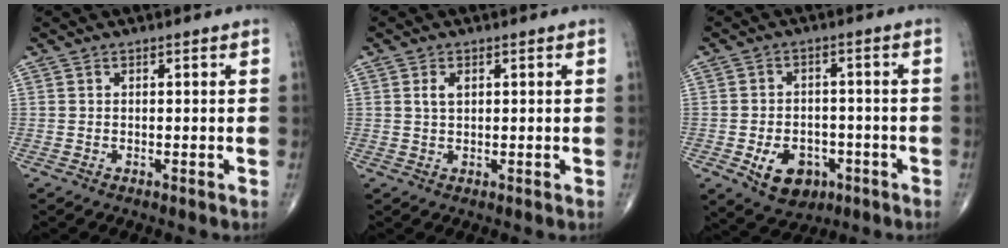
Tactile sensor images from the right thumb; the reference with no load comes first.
{"total": 2.1, "force": [0.7, 1.2, 1.6], "torque": [-0.031, 0.001, 0.014]}
{"total": 8.7, "force": [-3.4, 6.2, 5.0], "torque": [-0.054, 0.018, -0.043]}